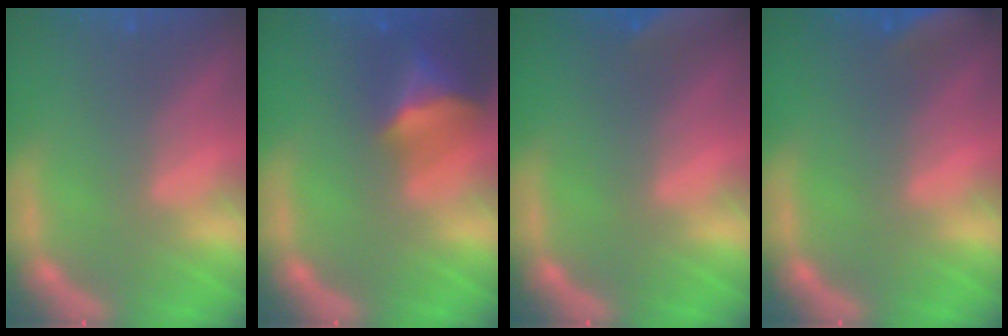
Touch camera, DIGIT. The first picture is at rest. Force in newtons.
{"total": 7.0}
{"total": 9.4}
{"total": 5.5}